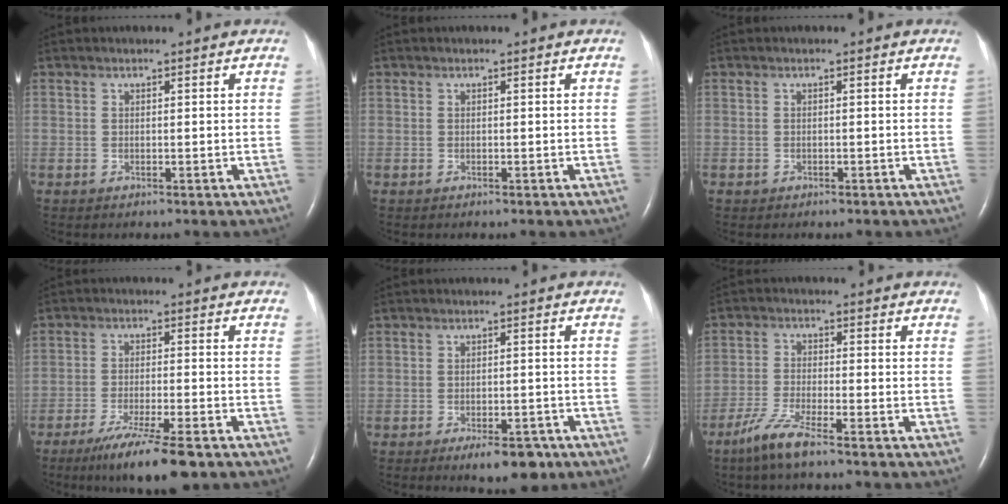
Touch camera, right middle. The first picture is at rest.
{"total": 0.0}
{"total": 0.8, "force": [-0.5, 0.6, 0.1], "torque": [-0.010, 0.002, -0.007]}
{"total": 9.9, "force": [-6.9, 0.5, 7.1], "torque": [-0.121, -0.025, -0.109]}
{"total": 5.7, "force": [-3.8, 2.0, 3.7], "torque": [-0.048, -0.002, -0.050]}
{"total": 5.6, "force": [-4.2, 0.1, 3.7], "torque": [-0.087, -0.014, -0.087]}